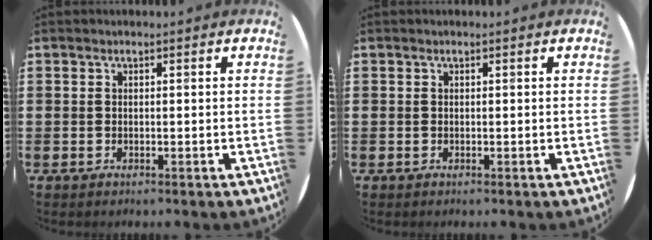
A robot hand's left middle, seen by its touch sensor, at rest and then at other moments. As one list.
[{"total": 0.0}]